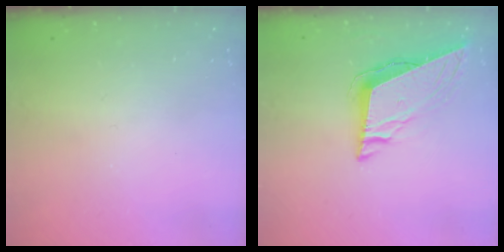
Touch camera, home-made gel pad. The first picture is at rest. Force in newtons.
{"total": 8.6, "press": 8.5, "slide": 1.3}